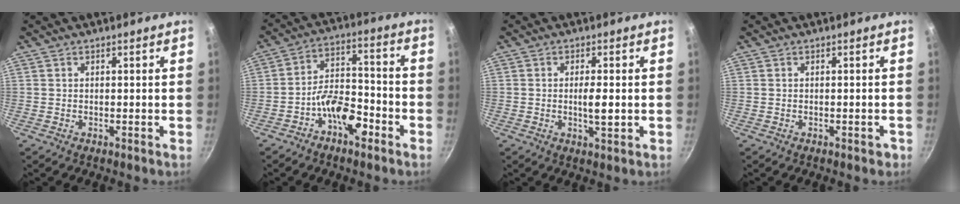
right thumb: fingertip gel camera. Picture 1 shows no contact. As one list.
[{"total": 9.6, "force": [-5.1, 4.5, 6.7], "torque": [-0.096, 0.056, -0.090]}, {"total": 4.2, "force": [-0.4, 1.0, 4.0], "torque": [-0.076, 0.001, -0.008]}, {"total": 1.3, "force": [-0.7, 0.6, 0.9], "torque": [-0.008, 0.007, -0.004]}]